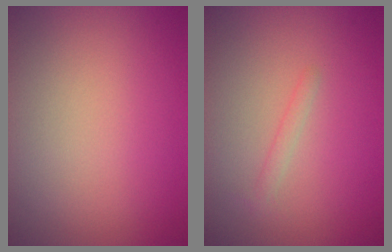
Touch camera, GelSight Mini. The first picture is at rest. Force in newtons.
{"total": 0.9, "press": 0.9, "slide": 0.1}